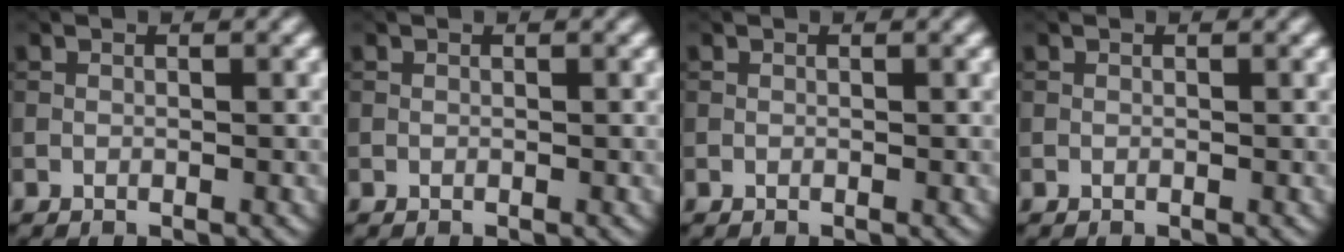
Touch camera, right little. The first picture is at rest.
{"total": 0.0}
{"total": 0.0}
{"total": 0.0}